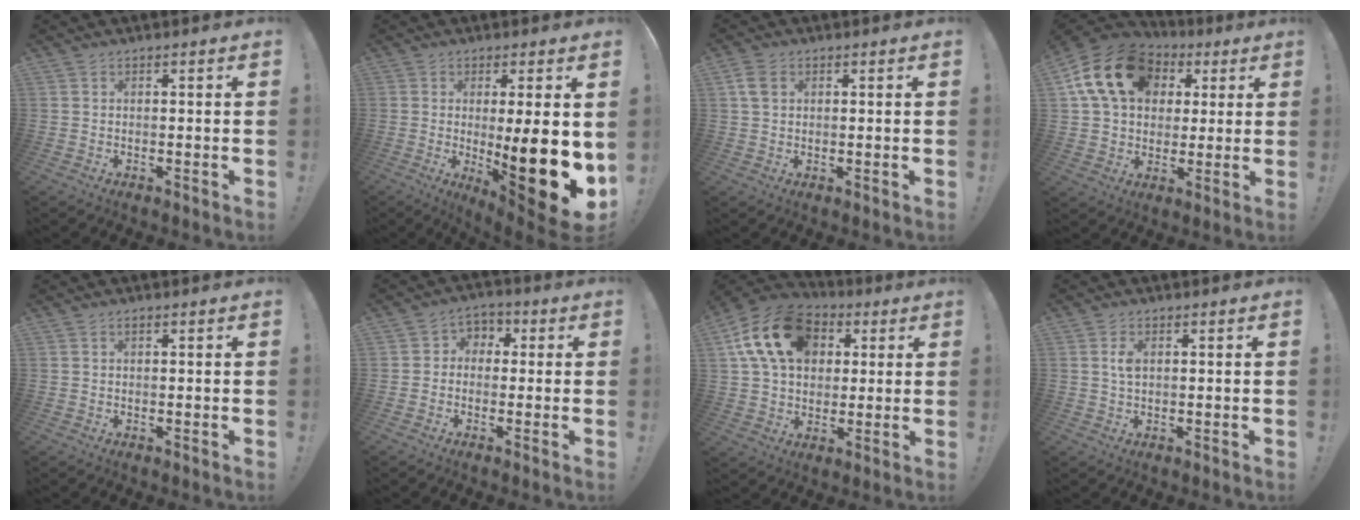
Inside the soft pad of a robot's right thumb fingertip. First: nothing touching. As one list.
[{"total": 18.1, "force": [-1.6, 4.3, 17.5], "torque": [-0.228, -0.024, -0.011]}, {"total": 4.0, "force": [1.7, 3.0, 2.2], "torque": [-0.036, 0.004, 0.032]}, {"total": 19.2, "force": [6.7, 14.1, 11.1], "torque": [-0.178, -0.010, 0.126]}, {"total": 0.5, "force": [0.4, 0.3, 0.3], "torque": [0.001, -0.003, 0.005]}, {"total": 4.6, "force": [-1.5, 4.0, 1.6], "torque": [-0.021, 0.019, -0.027]}, {"total": 19.6, "force": [6.5, 14.1, 12.0], "torque": [-0.187, -0.006, 0.123]}, {"total": 2.6, "force": [0.8, 1.4, 2.1], "torque": [-0.028, -0.003, 0.011]}]